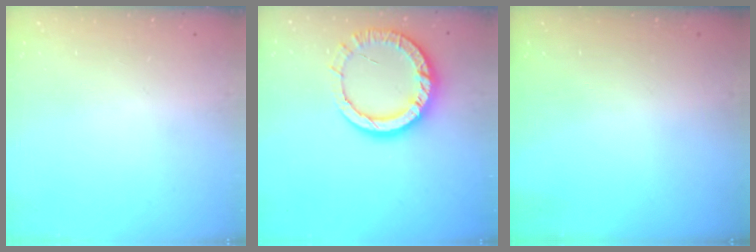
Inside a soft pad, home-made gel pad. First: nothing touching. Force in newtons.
{"total": 11.9, "press": 11.8, "slide": 1.9}
{"total": 0.0}